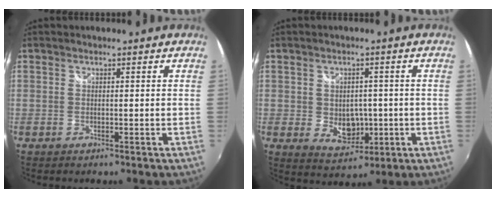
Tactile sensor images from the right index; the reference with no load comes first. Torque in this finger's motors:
{"motor_torque": [0.56, 0.00, 0.29, 0.07]}